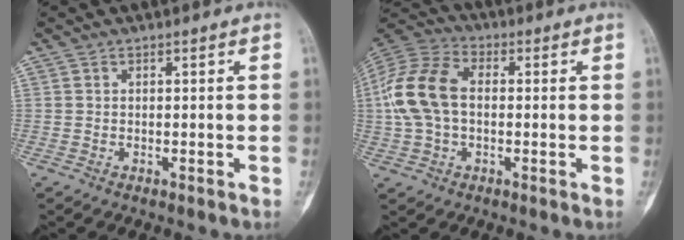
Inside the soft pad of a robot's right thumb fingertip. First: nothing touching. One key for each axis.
{"total": 14.3, "fx": 0.2, "fy": 9.6, "fz": 10.7, "tx": -0.221, "ty": 0.033, "tz": -0.004}